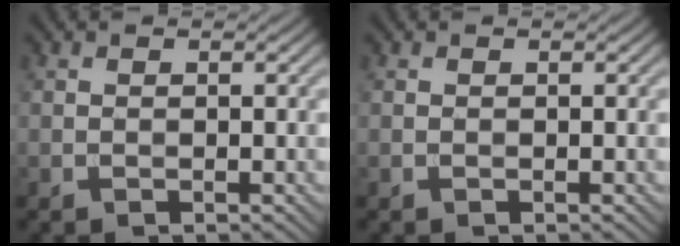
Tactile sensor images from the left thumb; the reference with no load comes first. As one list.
[{"total": 0.0}]